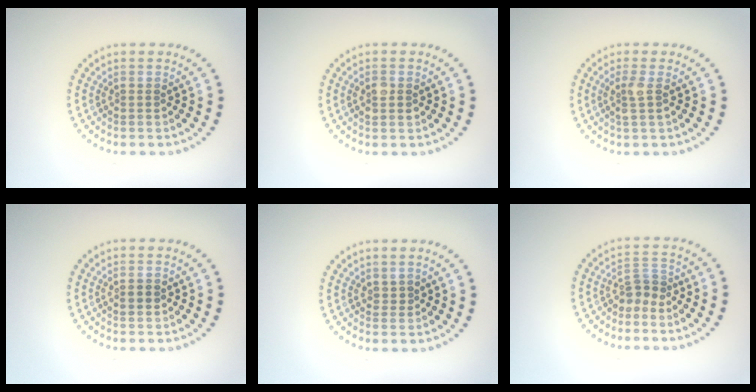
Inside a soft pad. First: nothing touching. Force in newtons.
{"total": 1.5, "press": 1.4, "slide": 0.2}
{"total": 1.8, "press": 1.5, "slide": 1.0}
{"total": 1.3, "press": 1.3, "slide": 0.0}
{"total": 0.6, "press": 0.3, "slide": 0.6}
{"total": 1.8, "press": 1.4, "slide": 1.2}